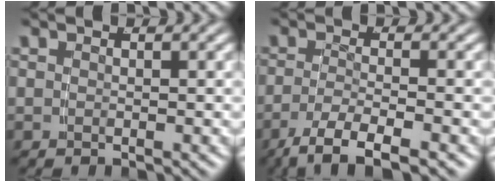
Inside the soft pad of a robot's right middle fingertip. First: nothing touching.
{"total": 6.3, "force": [-4.8, 1.5, 3.8], "torque": [-0.068, -0.026, -0.060]}